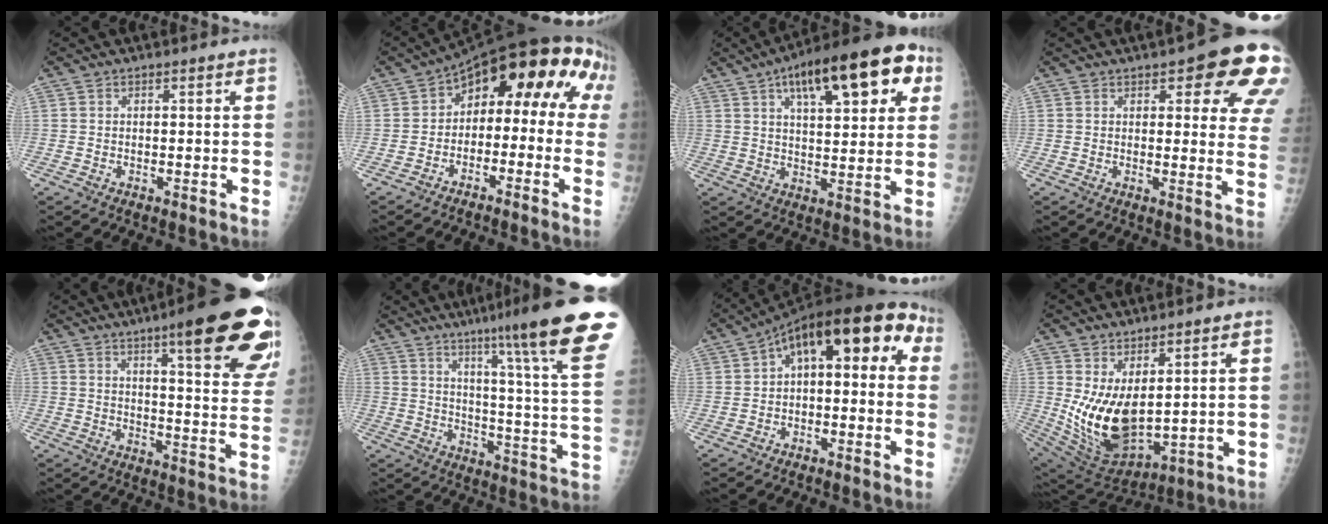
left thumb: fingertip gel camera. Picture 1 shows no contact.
{"total": 14.8, "force": [0.4, 9.4, 11.3], "torque": [-0.103, 0.065, -0.005]}
{"total": 21.6, "force": [9.2, 8.3, 17.7], "torque": [-0.231, 0.010, 0.130]}
{"total": 16.5, "force": [7.9, 5.6, 13.3], "torque": [-0.124, -0.028, 0.083]}
{"total": 23.0, "force": [13.7, 4.1, 18.0], "torque": [-0.213, -0.051, 0.172]}
{"total": 24.1, "force": [16.2, 0.6, 17.9], "torque": [-0.233, -0.083, 0.218]}
{"total": 15.3, "force": [2.4, 7.7, 13.0], "torque": [-0.145, 0.058, 0.022]}
{"total": 13.3, "force": [2.4, 6.6, 11.3], "torque": [-0.195, -0.039, 0.074]}